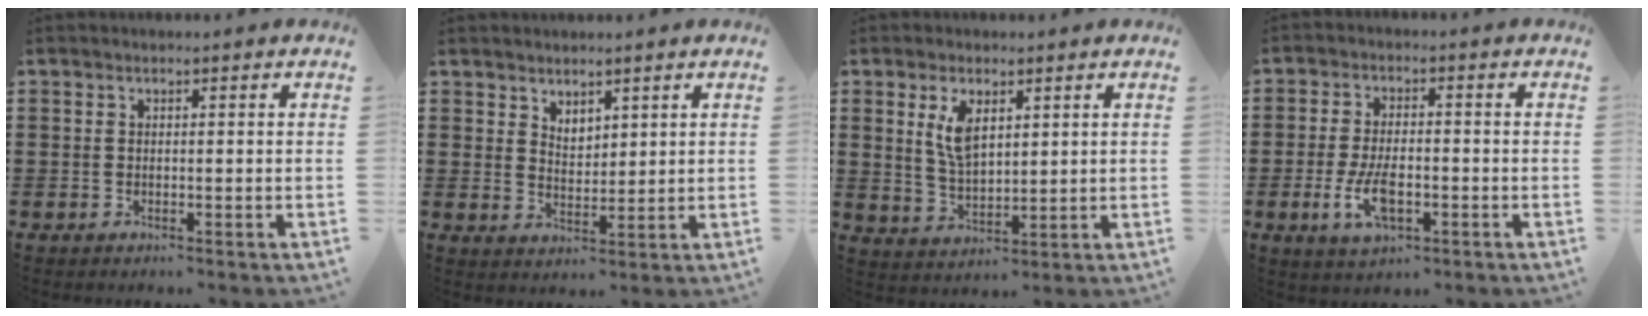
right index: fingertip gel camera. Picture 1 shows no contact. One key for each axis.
{"total": 2.9, "fx": 2.6, "fy": 1.4, "fz": 0.1, "tx": -0.009, "ty": 0.001, "tz": 0.050}
{"total": 5.7, "fx": 2.3, "fy": 2.8, "fz": 4.5, "tx": -0.089, "ty": 0.003, "tz": 0.039}
{"total": 6.5, "fx": -2.0, "fy": 3.0, "fz": 5.4, "tx": -0.116, "ty": -0.002, "tz": -0.039}